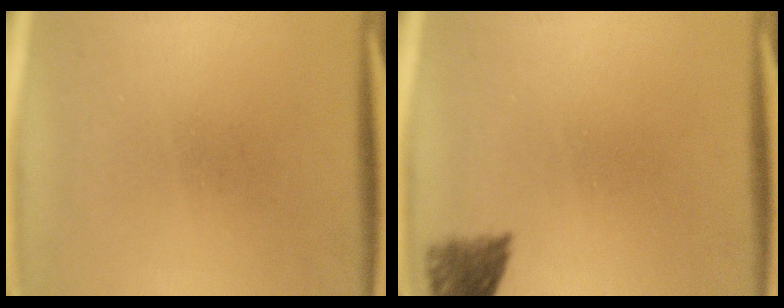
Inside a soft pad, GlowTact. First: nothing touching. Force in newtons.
{"total": 4.0}